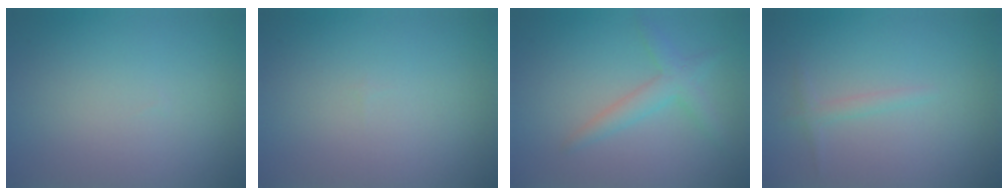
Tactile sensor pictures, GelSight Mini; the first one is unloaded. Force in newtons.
{"total": 0.0}
{"total": 2.5, "press": 2.5, "slide": 0.1}
{"total": 1.1, "press": 1.1, "slide": 0.0}